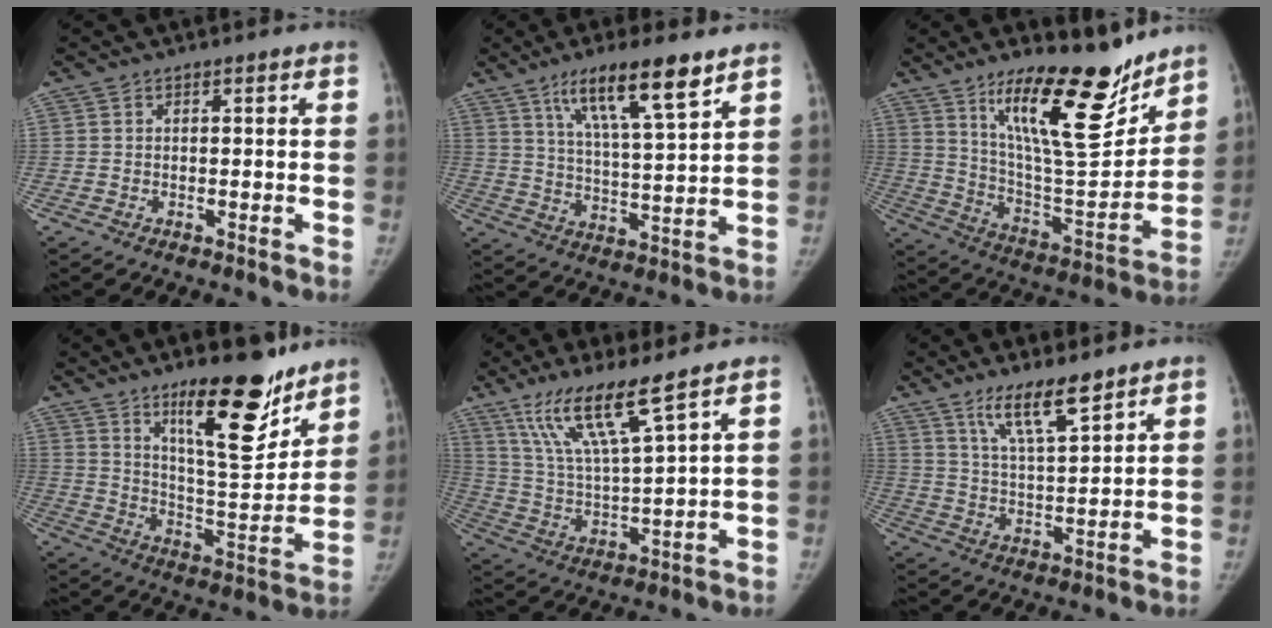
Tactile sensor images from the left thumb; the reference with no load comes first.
{"total": 13.8, "force": [8.6, 2.4, 10.6], "torque": [-0.174, -0.038, 0.152]}
{"total": 22.9, "force": [15.4, 6.6, 15.6], "torque": [-0.205, -0.103, 0.262]}
{"total": 18.6, "force": [12.5, 5.5, 12.7], "torque": [-0.147, -0.095, 0.203]}
{"total": 12.9, "force": [8.6, 0.9, 9.5], "torque": [-0.186, -0.045, 0.179]}
{"total": 8.4, "force": [6.3, 2.1, 5.1], "torque": [-0.074, -0.048, 0.114]}